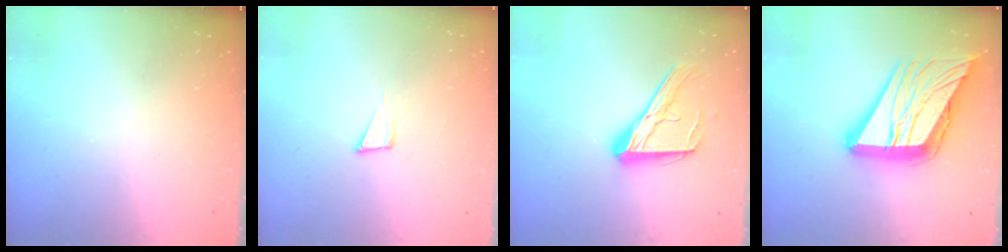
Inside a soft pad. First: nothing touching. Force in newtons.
{"total": 4.0, "press": 2.5, "slide": 3.1}
{"total": 15.7, "press": 15.7, "slide": 1.5}
{"total": 24.2, "press": 24.1, "slide": 2.8}